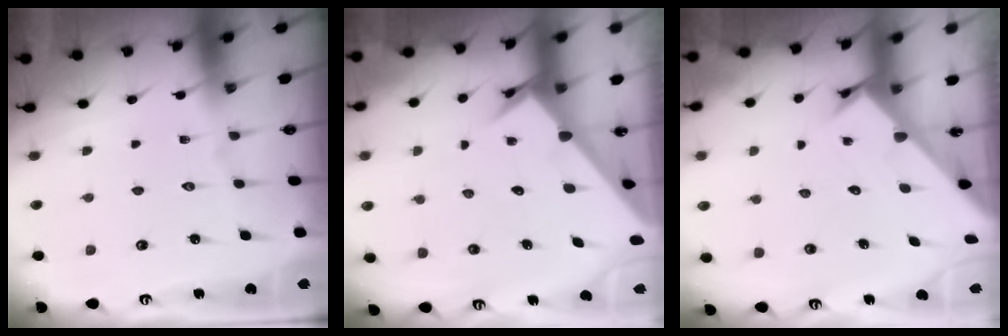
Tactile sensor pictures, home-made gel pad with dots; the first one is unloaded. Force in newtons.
{"total": 3.4, "press": 3.4, "slide": 0.3}
{"total": 2.2, "press": 2.2, "slide": 0.1}